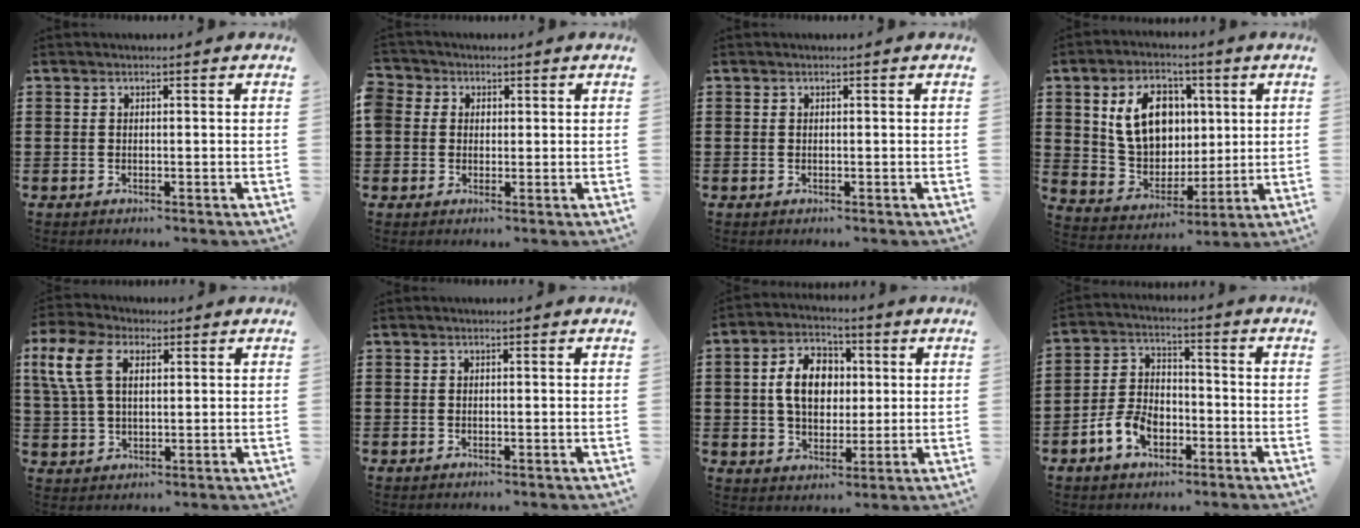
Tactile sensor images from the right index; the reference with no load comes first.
{"total": 2.6, "force": [0.7, 2.5, 0.2], "torque": [-0.017, 0.013, 0.010]}
{"total": 0.0}
{"total": 11.2, "force": [2.9, 8.2, 7.0], "torque": [-0.137, 0.013, 0.049]}
{"total": 8.7, "force": [3.2, 5.0, 6.3], "torque": [-0.157, 0.013, 0.055]}
{"total": 0.0}
{"total": 8.8, "force": [0.9, 6.2, 6.2], "torque": [-0.133, 0.013, 0.008]}
{"total": 6.3, "force": [-3.0, 4.0, 3.9], "torque": [-0.097, 0.007, -0.062]}